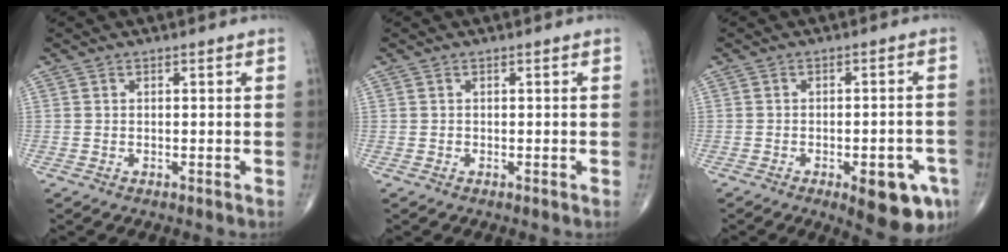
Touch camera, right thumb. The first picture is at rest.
{"total": 0.0}
{"total": 10.7, "force": [-4.8, 3.9, 8.7], "torque": [-0.090, 0.014, -0.053]}